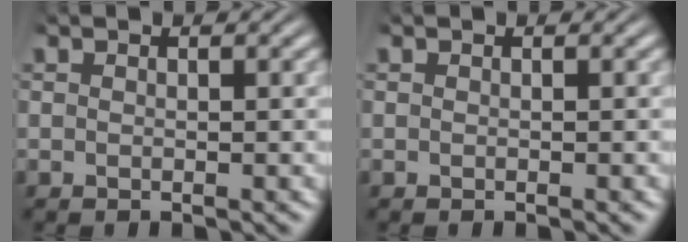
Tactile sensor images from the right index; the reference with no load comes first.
{"total": 0.0}